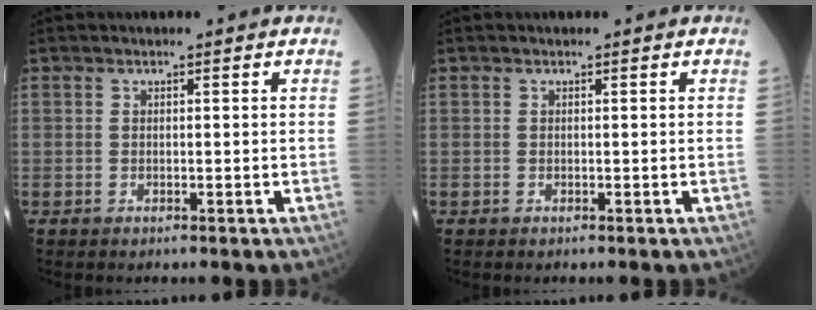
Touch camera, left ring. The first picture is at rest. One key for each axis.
{"total": 0.0}